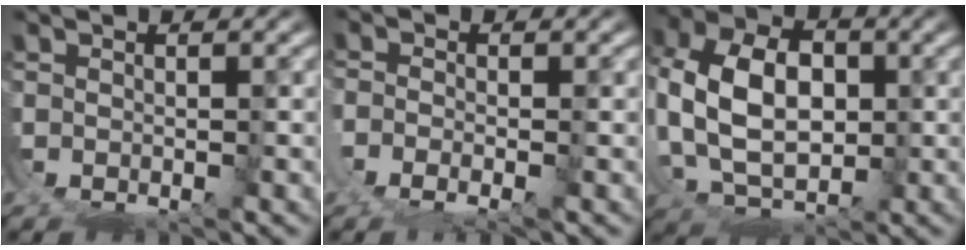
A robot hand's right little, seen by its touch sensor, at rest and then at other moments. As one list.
[{"total": 1.1, "force": [-0.4, -0.8, 0.6], "torque": [-0.008, -0.004, -0.004]}, {"total": 7.7, "force": [1.9, 6.0, 4.5], "torque": [-0.120, -0.019, 0.042]}]